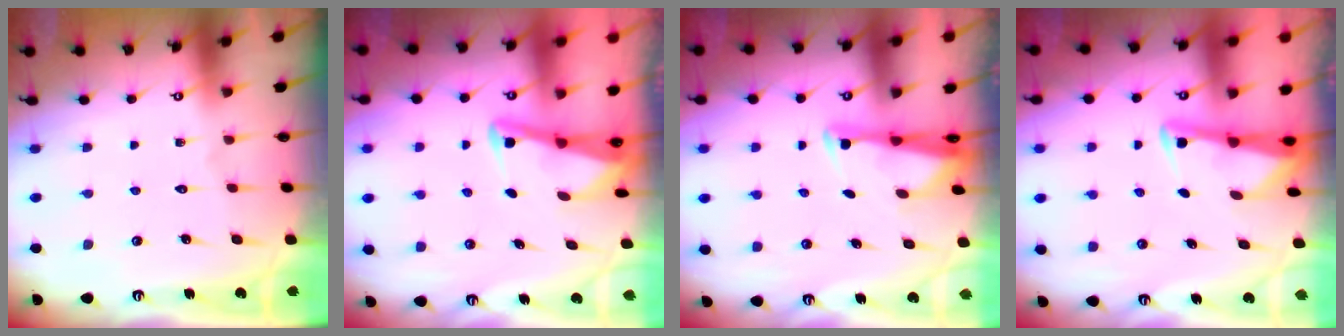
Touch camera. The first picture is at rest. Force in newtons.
{"total": 3.0, "press": 3.0, "slide": 0.4}
{"total": 2.9, "press": 2.8, "slide": 0.7}
{"total": 3.3, "press": 3.3, "slide": 0.3}